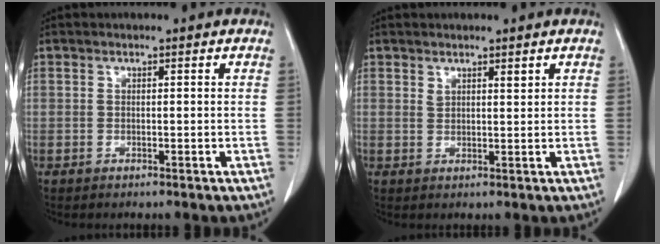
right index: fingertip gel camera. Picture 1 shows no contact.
{"total": 1.5, "force": [1.2, 0.4, 0.9], "torque": [-0.015, -0.002, 0.023]}